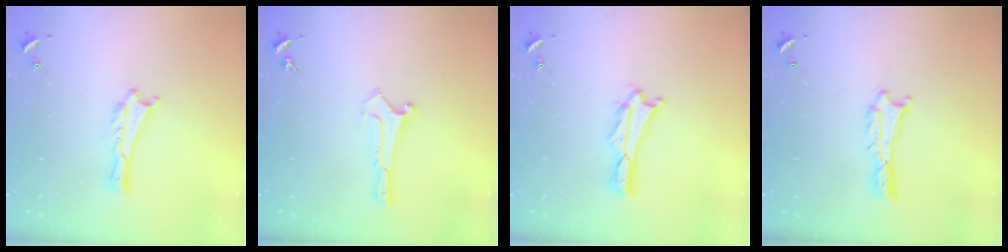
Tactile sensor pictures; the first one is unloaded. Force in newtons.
{"total": 0.0}
{"total": 0.9, "press": 0.9, "slide": 0.2}
{"total": 0.9, "press": 0.8, "slide": 0.1}